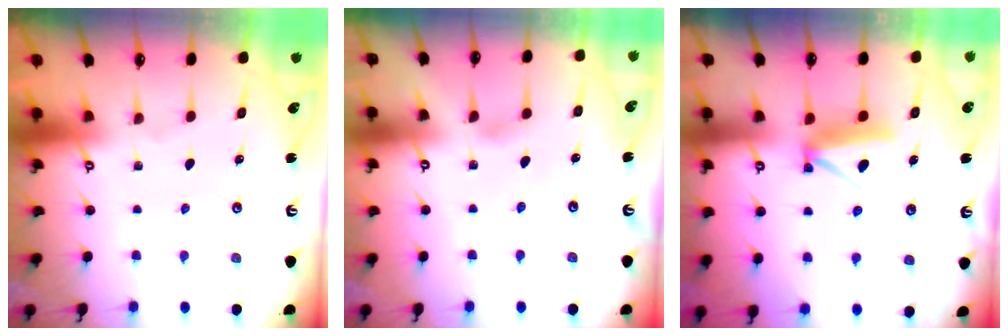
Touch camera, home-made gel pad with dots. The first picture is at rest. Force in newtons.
{"total": 3.8, "press": 3.8, "slide": 0.4}
{"total": 7.7, "press": 7.6, "slide": 0.4}